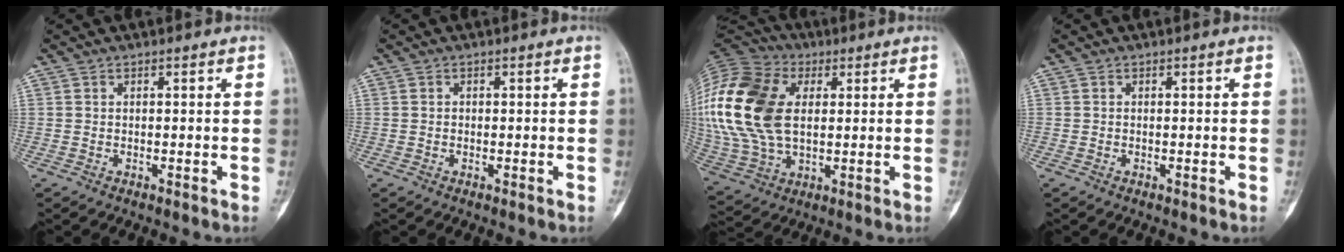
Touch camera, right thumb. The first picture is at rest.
{"total": 0.0}
{"total": 25.4, "force": [4.4, 16.1, 19.1], "torque": [-0.440, 0.010, 0.083]}
{"total": 0.0}